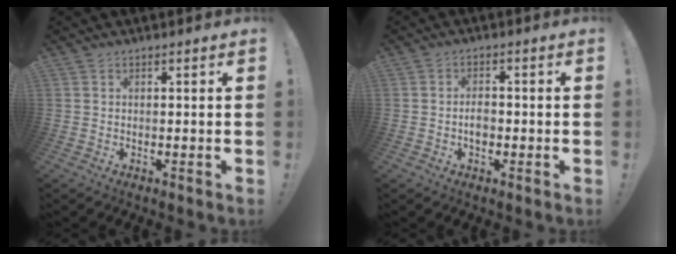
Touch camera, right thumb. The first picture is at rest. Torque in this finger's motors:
{"motor_torque": [0.53, 0.63, 0.05, -0.29, 0.02]}